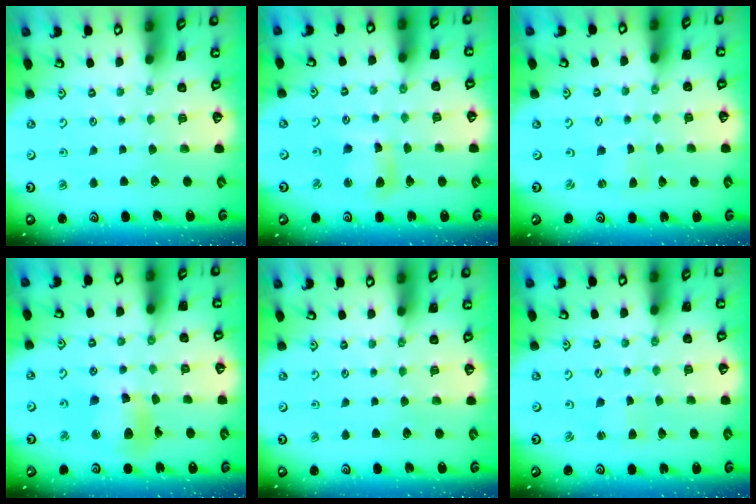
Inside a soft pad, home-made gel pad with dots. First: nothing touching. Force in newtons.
{"total": 7.4, "press": 7.3, "slide": 1.0}
{"total": 0.0}
{"total": 11.5, "press": 11.2, "slide": 2.2}
{"total": 0.0}
{"total": 1.8, "press": 1.8, "slide": 0.2}